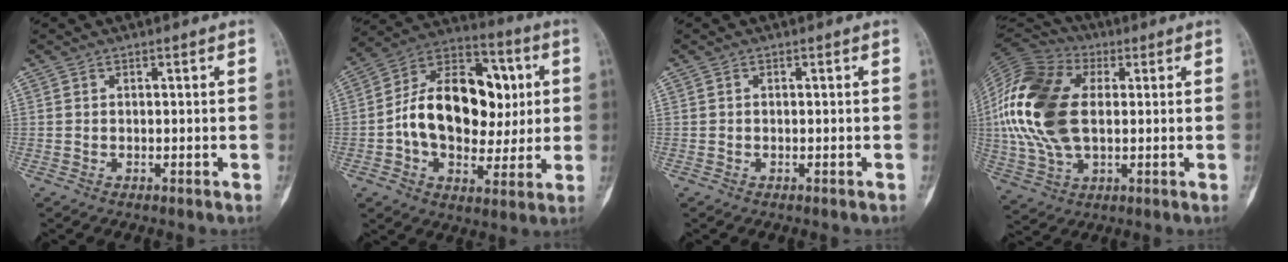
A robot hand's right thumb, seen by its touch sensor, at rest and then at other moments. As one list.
[{"total": 22.0, "force": [1.4, 14.7, 16.2], "torque": [-0.231, 0.027, 0.023]}, {"total": 0.0}, {"total": 20.5, "force": [2.3, 12.3, 16.2], "torque": [-0.345, 0.008, 0.038]}]